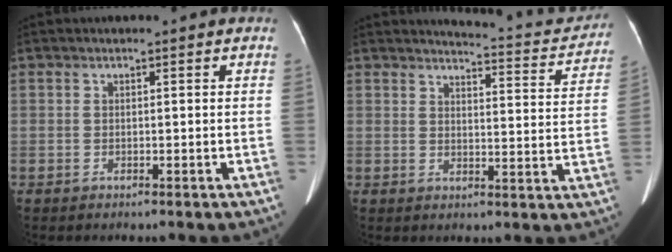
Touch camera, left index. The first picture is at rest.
{"total": 11.0, "force": [10.6, 1.6, 2.5], "torque": [-0.020, -0.025, 0.108]}